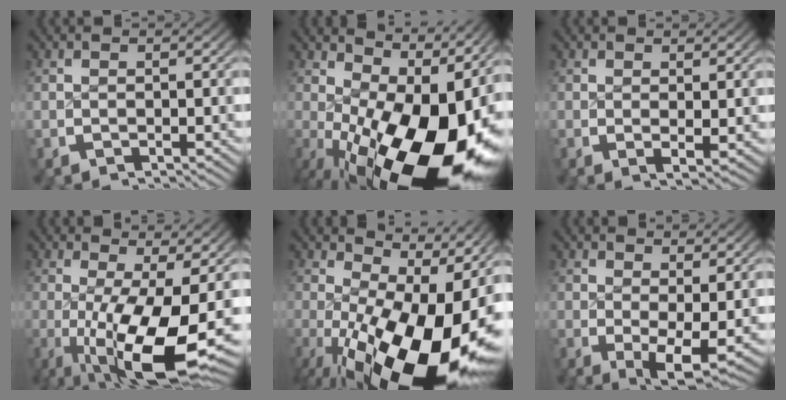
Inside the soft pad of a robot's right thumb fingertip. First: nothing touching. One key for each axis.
{"total": 19.1, "fx": -2.6, "fy": 10.5, "fz": 15.7, "tx": -0.254, "ty": -0.063, "tz": 0.001}
{"total": 1.3, "fx": 0.6, "fy": 0.5, "fz": 1.1, "tx": -0.016, "ty": -0.007, "tz": 0.013}
{"total": 13.7, "fx": -2.6, "fy": 6.1, "fz": 12.0, "tx": -0.208, "ty": -0.050, "tz": -0.012}
{"total": 18.3, "fx": -3.1, "fy": 10.4, "fz": 14.7, "tx": -0.244, "ty": -0.070, "tz": -0.007}
{"total": 4.5, "fx": -0.2, "fy": 2.3, "fz": 3.8, "tx": -0.067, "ty": -0.031, "tz": 0.007}